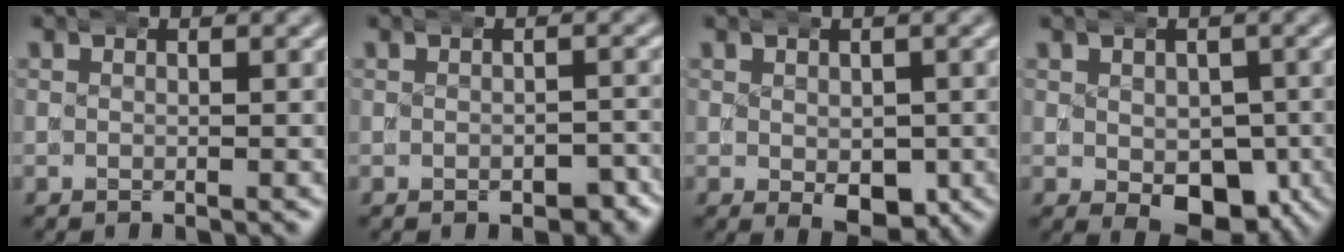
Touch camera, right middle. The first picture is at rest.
{"total": 2.3, "force": [-1.7, 1.2, 1.0], "torque": [-0.009, -0.005, -0.027]}
{"total": 4.8, "force": [-2.0, 2.7, 3.5], "torque": [-0.058, -0.030, -0.016]}
{"total": 6.7, "force": [-2.8, 4.4, 4.2], "torque": [-0.066, -0.038, -0.024]}